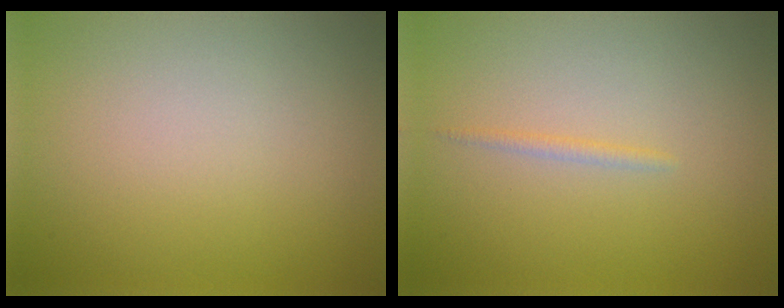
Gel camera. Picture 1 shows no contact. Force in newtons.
{"total": 0.7, "press": 0.7, "slide": 0.1}